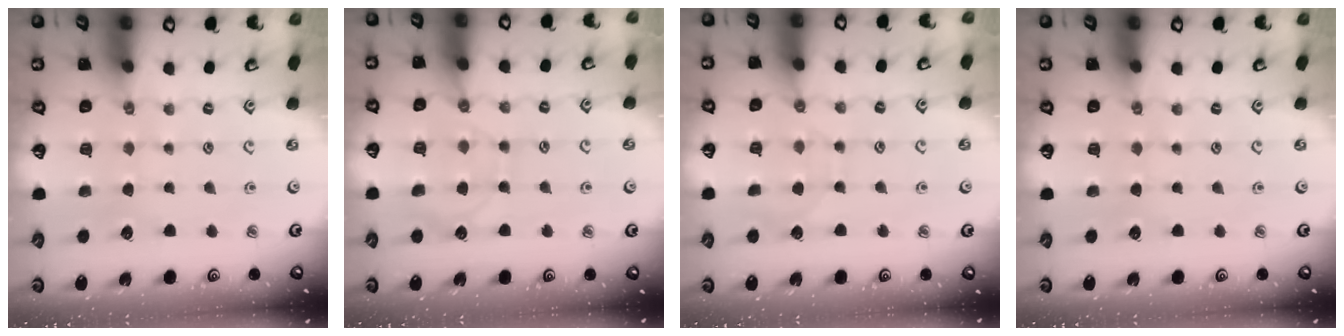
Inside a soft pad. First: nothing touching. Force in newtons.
{"total": 7.0, "press": 6.9, "slide": 0.7}
{"total": 2.8, "press": 2.8, "slide": 0.4}
{"total": 0.0}